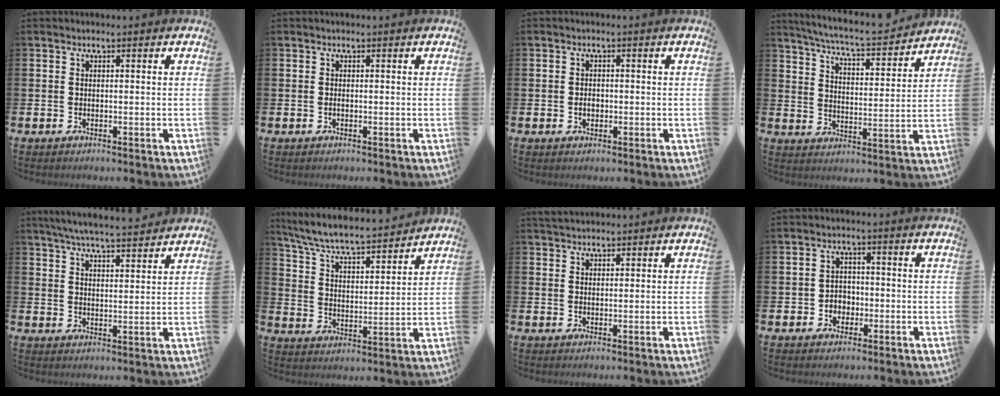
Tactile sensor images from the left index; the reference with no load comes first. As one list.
[{"total": 0.0}, {"total": 1.6, "force": [-0.3, 1.1, 1.0], "torque": [-0.018, 0.006, -0.008]}, {"total": 6.9, "force": [6.6, 0.2, 1.9], "torque": [-0.068, -0.047, 0.113]}, {"total": 6.0, "force": [5.8, 0.1, 1.5], "torque": [-0.043, -0.032, 0.102]}, {"total": 7.3, "force": [6.9, 0.8, 2.3], "torque": [-0.075, -0.057, 0.117]}, {"total": 2.2, "force": [2.1, 0.6, 0.3], "torque": [0.005, -0.009, 0.037]}, {"total": 2.6, "force": [-0.9, 2.2, 0.9], "torque": [-0.021, 0.008, -0.023]}]